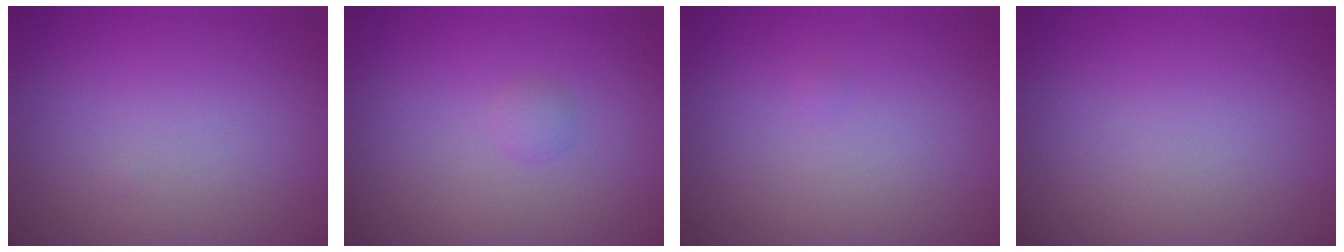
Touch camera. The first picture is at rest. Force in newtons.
{"total": 0.8, "press": 0.8, "slide": 0.1}
{"total": 0.0}
{"total": 0.0}